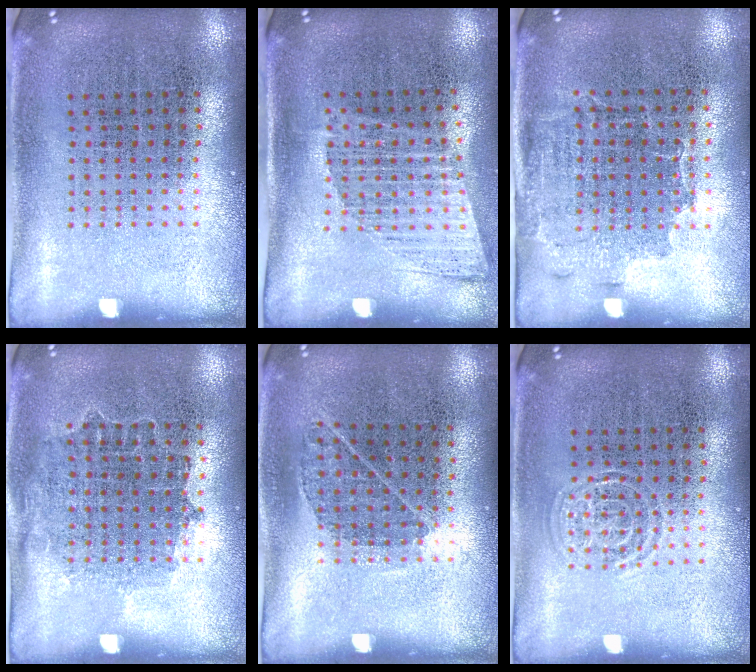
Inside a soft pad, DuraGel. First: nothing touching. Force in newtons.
{"total": 1.2, "press": 1.0, "slide": 0.7}
{"total": 1.6, "press": 1.3, "slide": 0.9}
{"total": 0.8, "press": 0.8, "slide": 0.3}
{"total": 0.8, "press": 0.6, "slide": 0.5}
{"total": 1.4, "press": 1.4, "slide": 0.3}